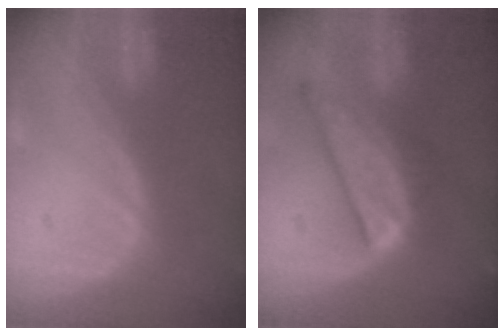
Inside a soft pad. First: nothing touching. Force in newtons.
{"total": 8.7, "press": 7.5, "slide": 4.4}